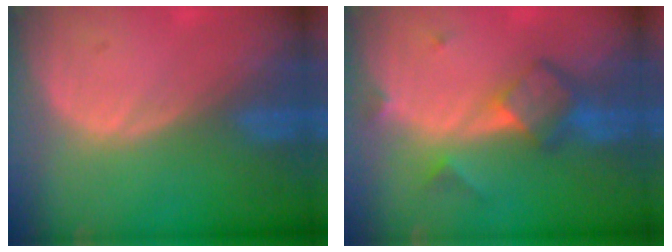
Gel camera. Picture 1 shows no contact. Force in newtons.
{"total": 5.8, "press": 5.4, "slide": 2.2}